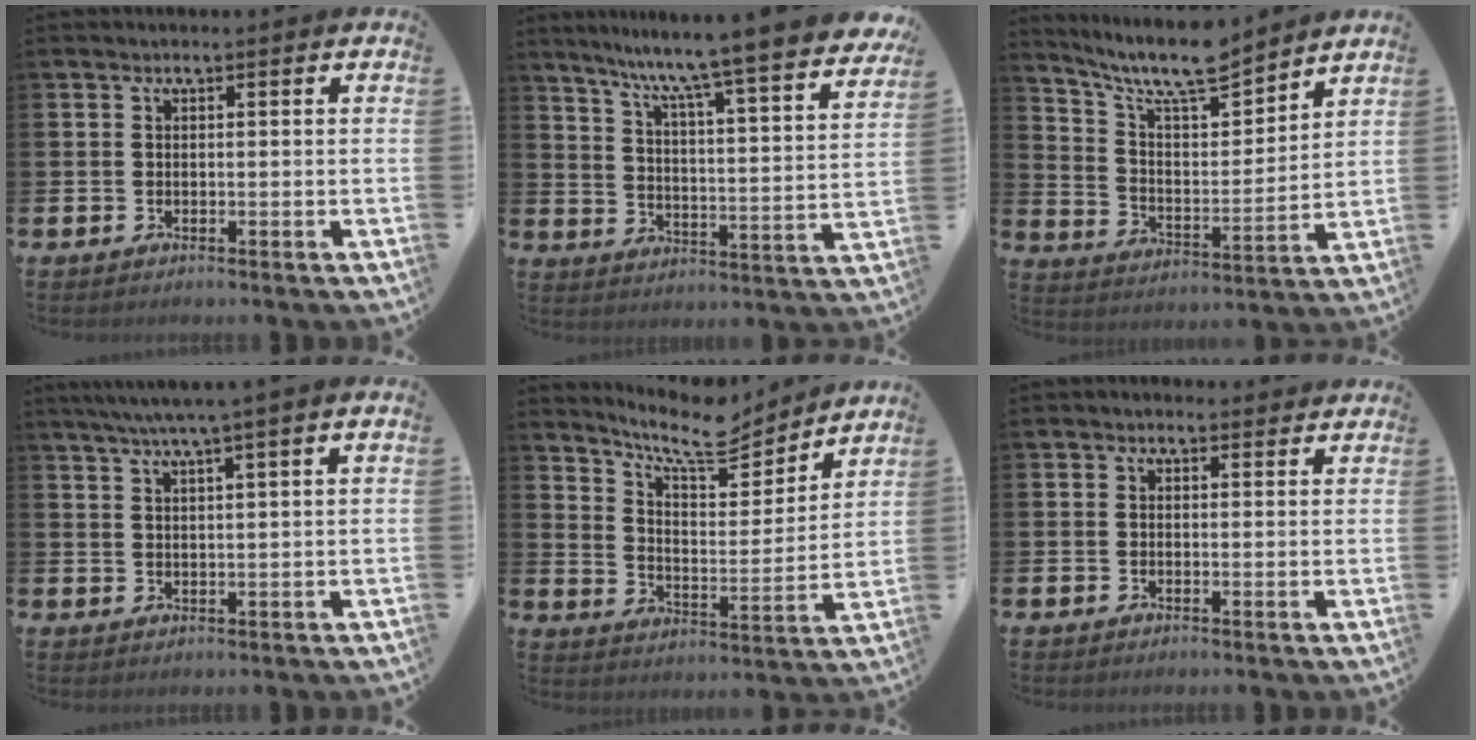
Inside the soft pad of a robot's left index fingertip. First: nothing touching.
{"total": 7.6, "force": [6.8, -0.5, 3.3], "torque": [-0.076, -0.047, 0.112]}
{"total": 9.7, "force": [8.8, 1.5, 3.6], "torque": [-0.091, -0.061, 0.153]}
{"total": 3.9, "force": [3.2, -0.9, 2.0], "torque": [-0.051, -0.003, 0.058]}
{"total": 9.1, "force": [8.2, 2.2, 3.4], "torque": [-0.080, -0.060, 0.139]}
{"total": 1.0, "force": [0.8, 0.6, 0.2], "torque": [0.004, 0.004, 0.011]}